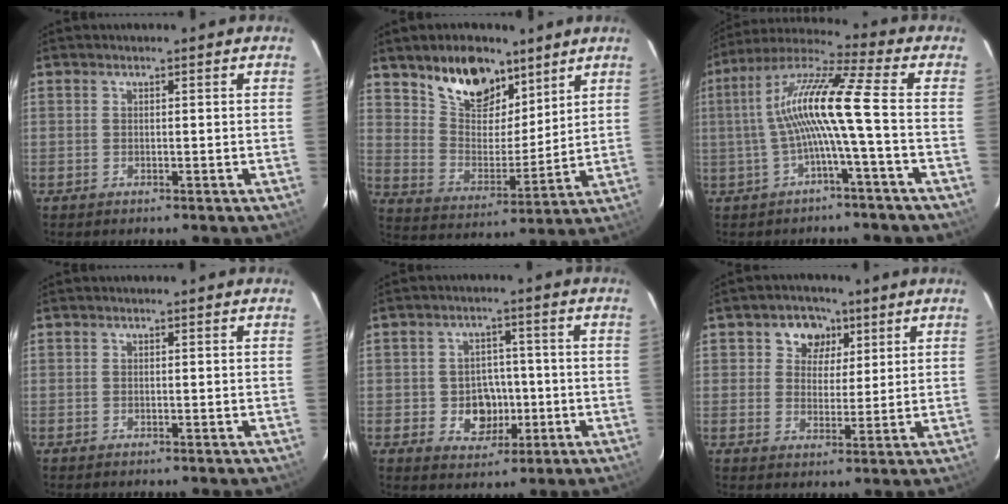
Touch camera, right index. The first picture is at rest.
{"total": 14.1, "force": [9.6, 7.6, 7.0], "torque": [-0.127, 0.011, 0.177]}
{"total": 12.1, "force": [-1.6, -0.7, 12.0], "torque": [-0.234, 0.016, -0.028]}
{"total": 0.0}
{"total": 6.8, "force": [-1.6, 5.8, 3.1], "torque": [-0.068, 0.013, -0.011]}
{"total": 6.4, "force": [3.1, 4.9, 2.4], "torque": [-0.038, 0.011, 0.053]}